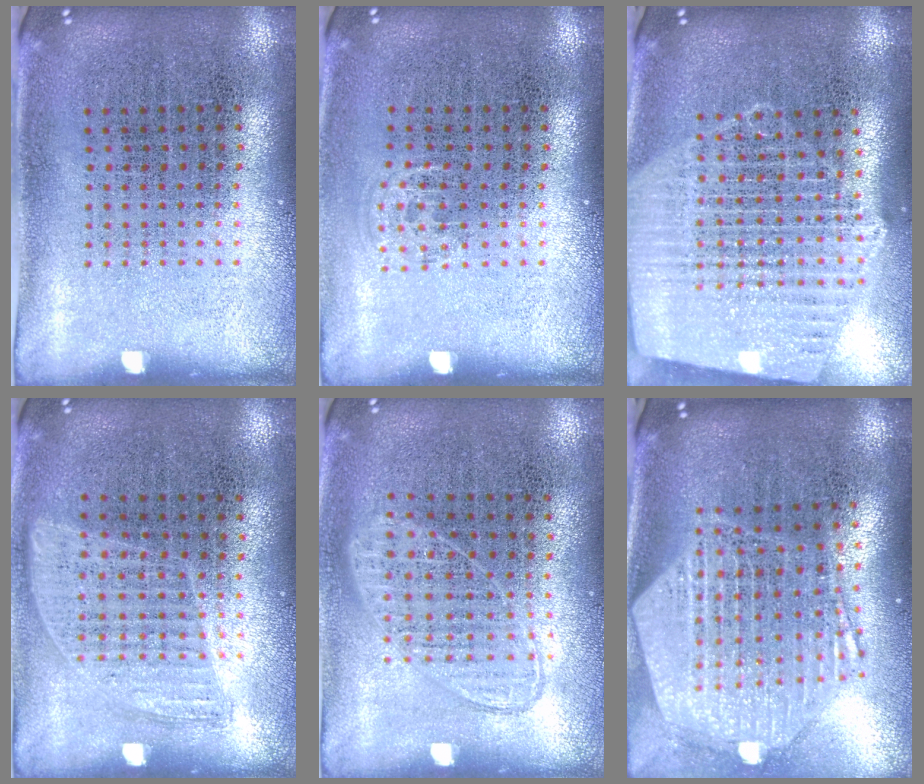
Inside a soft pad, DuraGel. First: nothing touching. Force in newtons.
{"total": 0.5, "press": 0.5, "slide": 0.3}
{"total": 2.1, "press": 1.9, "slide": 0.9}
{"total": 0.9, "press": 0.8, "slide": 0.4}
{"total": 0.9, "press": 0.8, "slide": 0.3}
{"total": 2.8, "press": 2.2, "slide": 1.7}